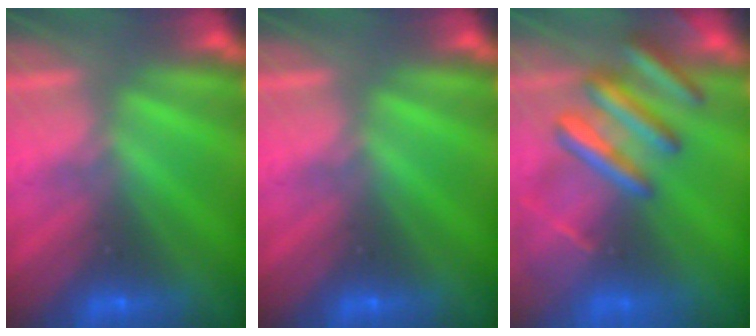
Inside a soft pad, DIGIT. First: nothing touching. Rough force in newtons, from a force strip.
{"total": 0.0}
{"total": 8.3}